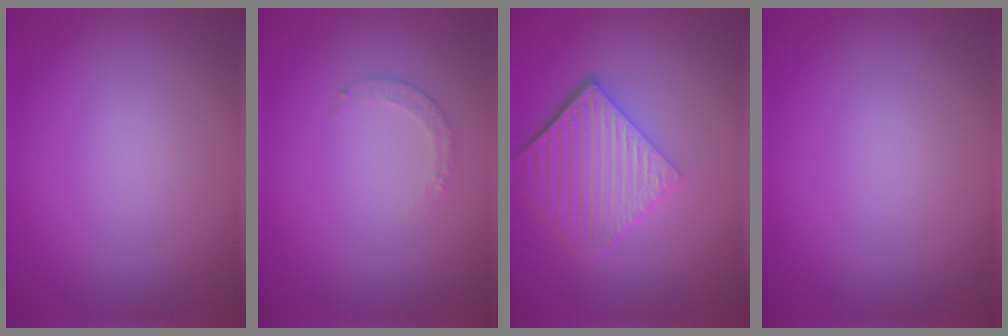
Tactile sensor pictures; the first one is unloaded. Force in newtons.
{"total": 1.3, "press": 1.2, "slide": 0.2}
{"total": 6.1, "press": 4.3, "slide": 4.4}
{"total": 0.0}